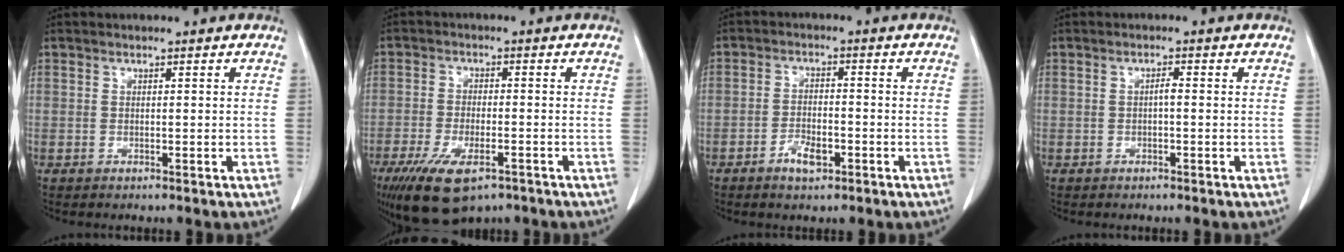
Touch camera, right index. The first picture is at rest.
{"total": 11.0, "force": [-6.9, 4.1, 7.5], "torque": [-0.139, -0.019, -0.112]}
{"total": 4.1, "force": [-2.2, 1.6, 3.0], "torque": [-0.054, 0.002, -0.036]}
{"total": 1.0, "force": [-0.1, 0.0, 1.0], "torque": [-0.016, 0.002, -0.003]}